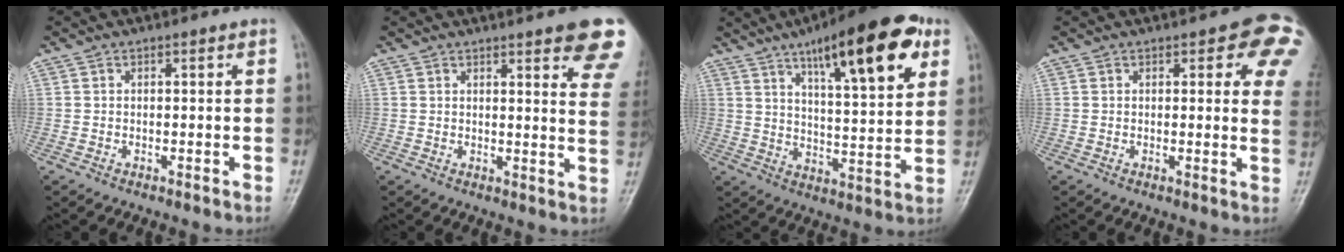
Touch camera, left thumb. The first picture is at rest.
{"total": 14.6, "force": [9.4, 3.3, 10.7], "torque": [-0.108, -0.036, 0.096]}
{"total": 20.1, "force": [10.3, 5.6, 16.3], "torque": [-0.211, -0.030, 0.154]}
{"total": 10.3, "force": [4.4, 3.9, 8.4], "torque": [-0.053, -0.013, 0.038]}